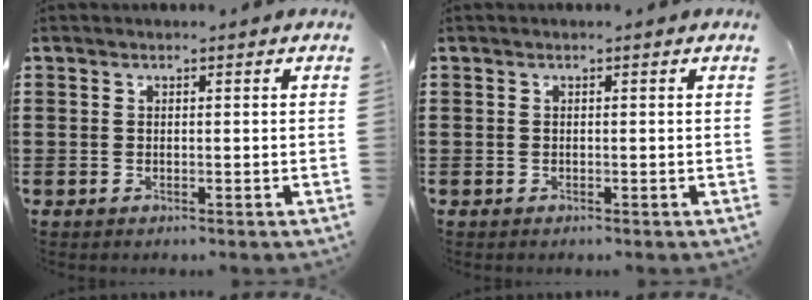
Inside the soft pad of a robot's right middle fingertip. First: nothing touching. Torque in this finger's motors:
{"motor_torque": [-0.11, -0.06, 0.05, -0.01]}